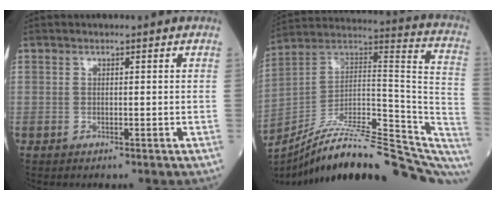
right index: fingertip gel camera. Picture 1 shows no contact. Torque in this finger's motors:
{"motor_torque": [-0.78, -1.36, 0.15, 0.04]}